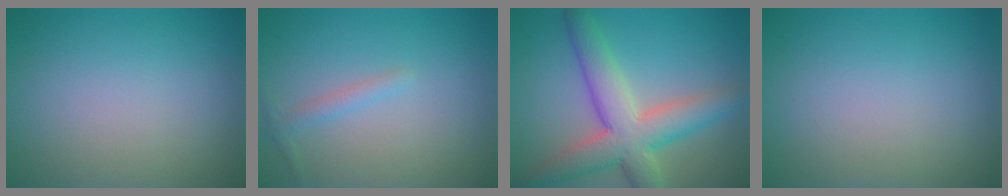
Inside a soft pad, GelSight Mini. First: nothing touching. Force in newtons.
{"total": 1.2, "press": 1.2, "slide": 0.0}
{"total": 7.4, "press": 7.4, "slide": 0.3}
{"total": 0.0}